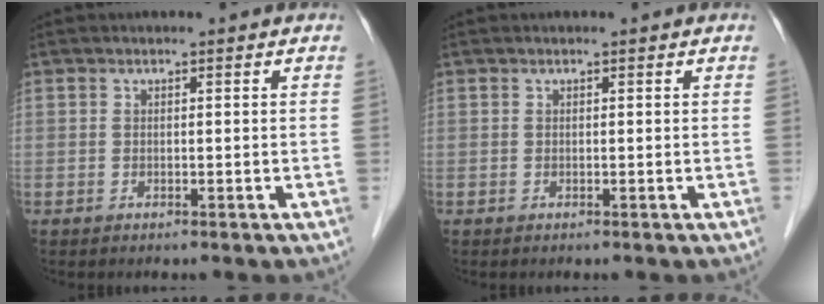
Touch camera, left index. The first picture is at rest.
{"total": 0.0}